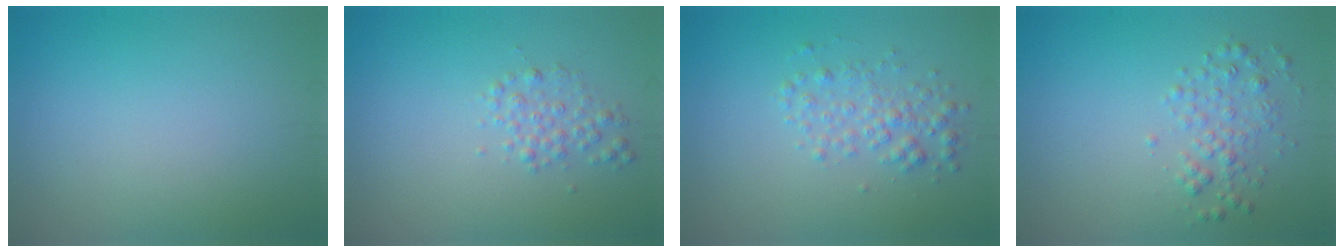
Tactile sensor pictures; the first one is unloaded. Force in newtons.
{"total": 1.7, "press": 1.7, "slide": 0.0}
{"total": 2.3, "press": 2.3, "slide": 0.1}
{"total": 2.0, "press": 2.0, "slide": 0.1}